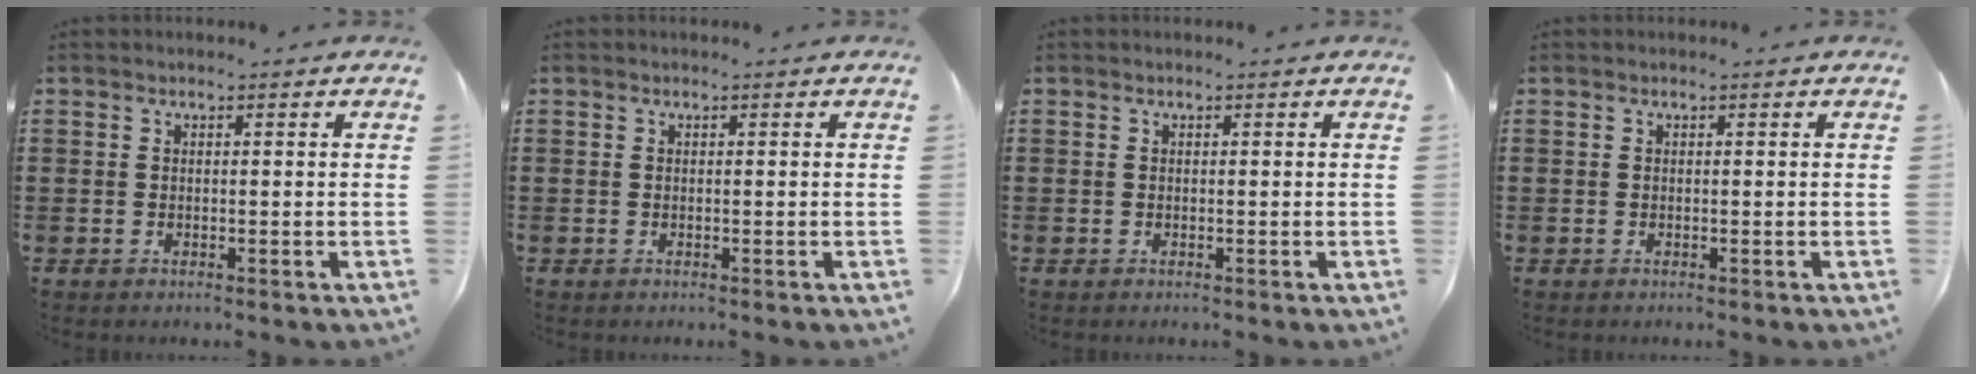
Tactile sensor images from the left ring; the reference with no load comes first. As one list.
[{"total": 0.0}, {"total": 0.0}, {"total": 0.0}]